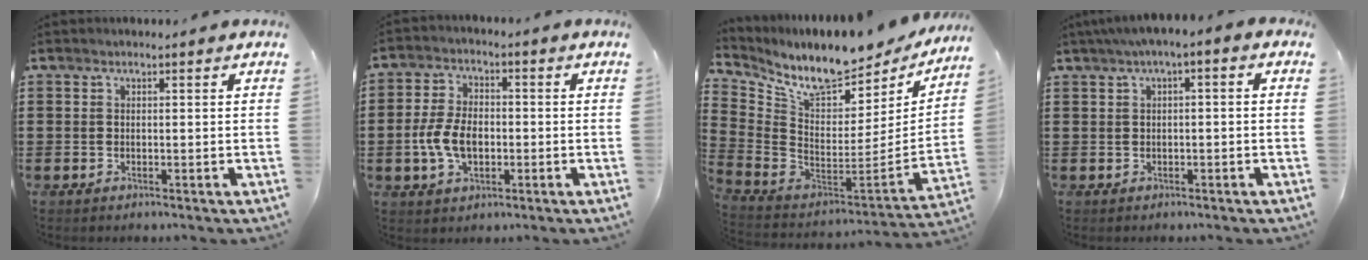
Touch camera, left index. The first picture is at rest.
{"total": 6.9, "force": [-1.4, 4.0, 5.4], "torque": [-0.122, 0.002, -0.030]}
{"total": 9.1, "force": [7.5, 2.5, 4.5], "torque": [-0.119, -0.068, 0.129]}
{"total": 2.0, "force": [-1.0, 0.4, 1.6], "torque": [-0.028, 0.002, -0.022]}